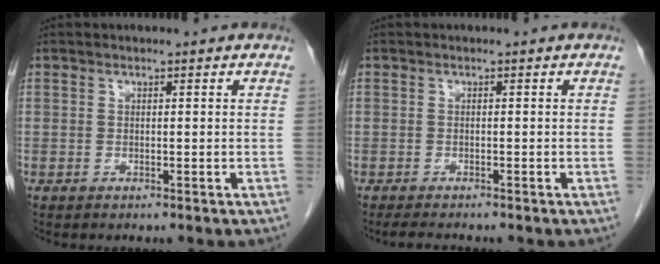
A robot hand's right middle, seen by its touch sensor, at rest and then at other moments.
{"total": 2.5, "force": [-2.2, 0.2, 1.1], "torque": [-0.023, -0.009, -0.032]}